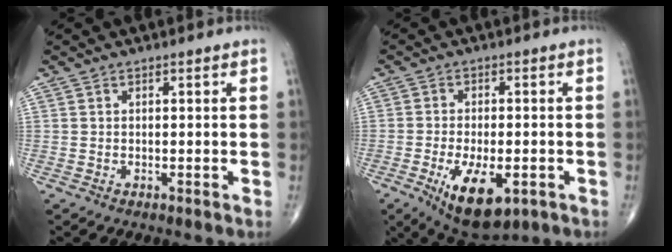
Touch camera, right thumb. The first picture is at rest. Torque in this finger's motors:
{"motor_torque": [-0.01, 0.14, 0.40, 0.02, 0.12]}